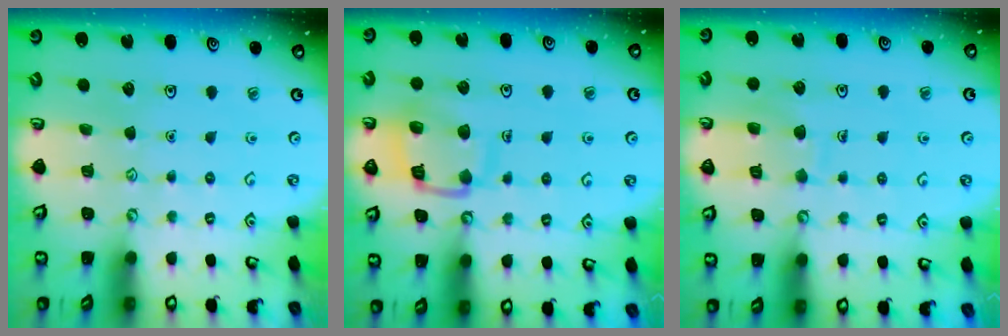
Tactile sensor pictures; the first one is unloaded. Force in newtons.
{"total": 12.2, "press": 12.2, "slide": 1.3}
{"total": 8.0, "press": 8.0, "slide": 0.8}